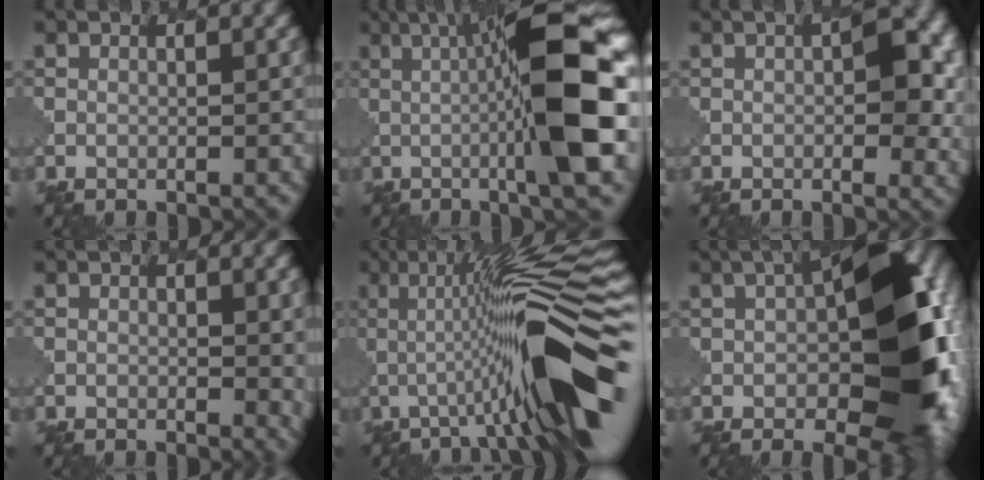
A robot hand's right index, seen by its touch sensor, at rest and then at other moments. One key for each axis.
{"total": 11.9, "fx": 1.1, "fy": 1.3, "fz": 11.8, "tx": -0.157, "ty": 0.015, "tz": 0.003}
{"total": 3.5, "fx": 0.8, "fy": 1.4, "fz": 3.2, "tx": -0.043, "ty": 0.002, "tz": -0.005}
{"total": 1.9, "fx": 0.6, "fy": 1.1, "fz": 1.4, "tx": -0.019, "ty": -0.005, "tz": 0.000}
{"total": 12.8, "fx": -0.6, "fy": 1.6, "fz": 12.7, "tx": -0.185, "ty": 0.029, "tz": -0.028}
{"total": 15.2, "fx": -0.4, "fy": 8.3, "fz": 12.8, "tx": -0.169, "ty": 0.002, "tz": -0.015}